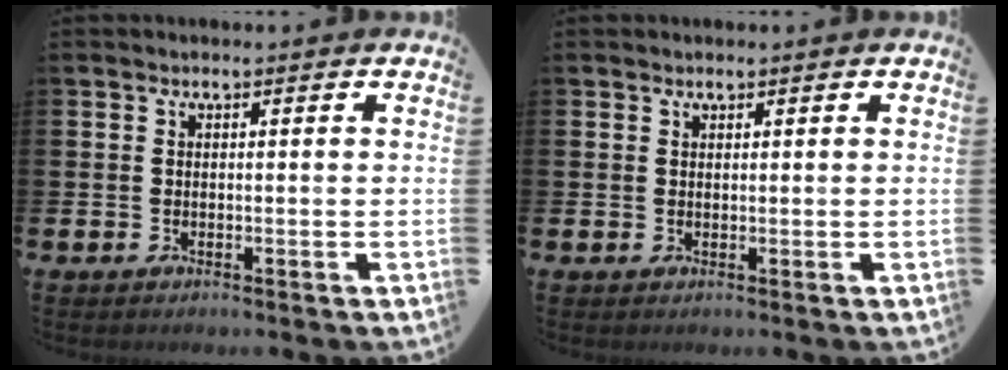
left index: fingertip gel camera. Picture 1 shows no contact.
{"total": 0.8, "force": [0.8, 0.3, 0.0], "torque": [0.011, -0.003, 0.012]}